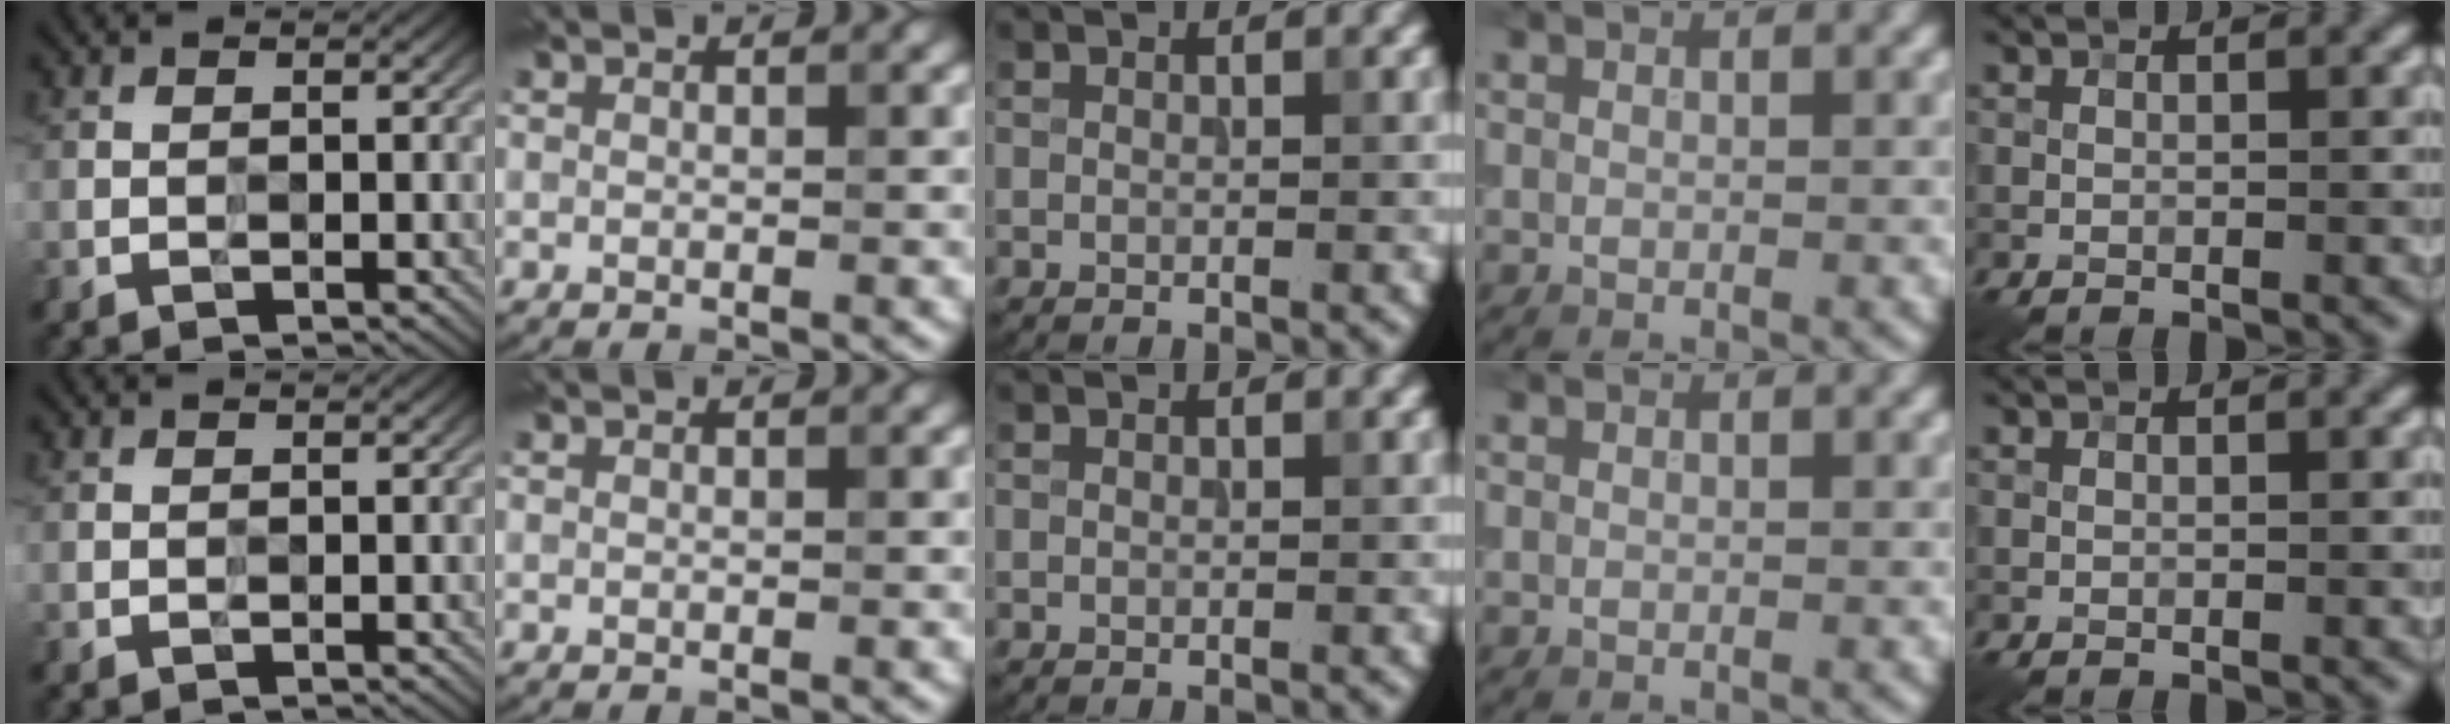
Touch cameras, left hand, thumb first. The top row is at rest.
{}